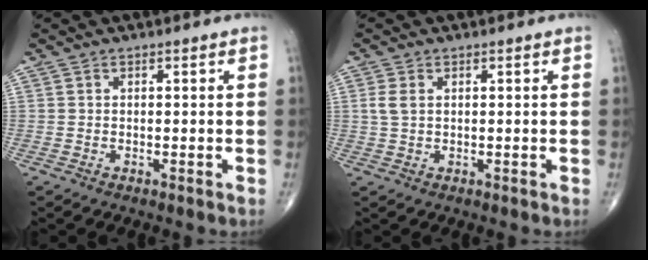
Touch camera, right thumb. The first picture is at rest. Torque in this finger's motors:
{"motor_torque": [0.02, 0.02, 0.35, 0.35, 0.05]}